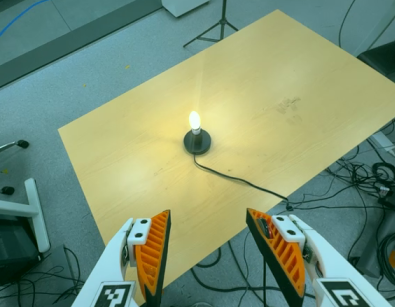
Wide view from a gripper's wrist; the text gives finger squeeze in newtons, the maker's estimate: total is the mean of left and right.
{"total": 0.0}